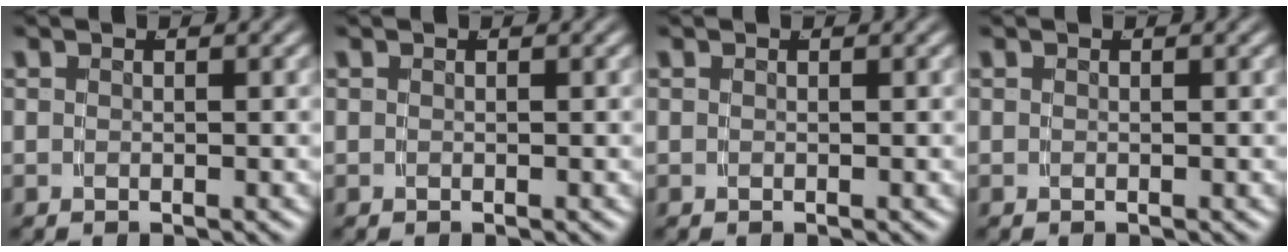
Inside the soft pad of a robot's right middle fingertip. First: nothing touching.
{"total": 0.0}
{"total": 0.0}
{"total": 0.0}